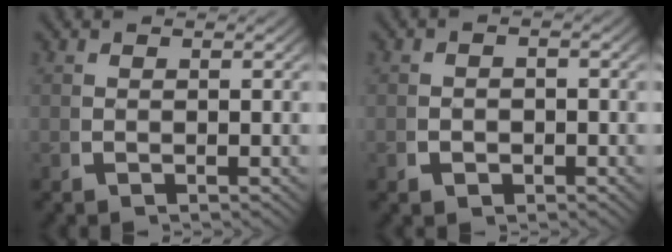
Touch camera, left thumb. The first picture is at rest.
{"total": 1.5, "force": [-0.5, 1.2, 0.7], "torque": [-0.015, -0.005, -0.010]}